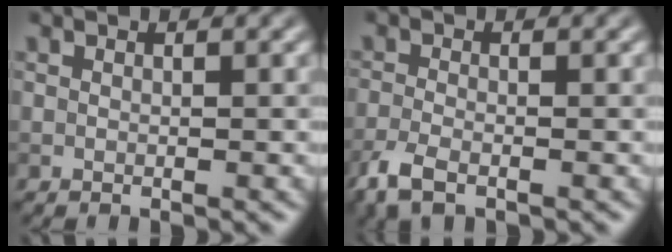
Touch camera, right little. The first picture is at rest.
{"total": 3.0, "force": [-2.0, 1.1, 2.0], "torque": [-0.048, -0.009, -0.048]}